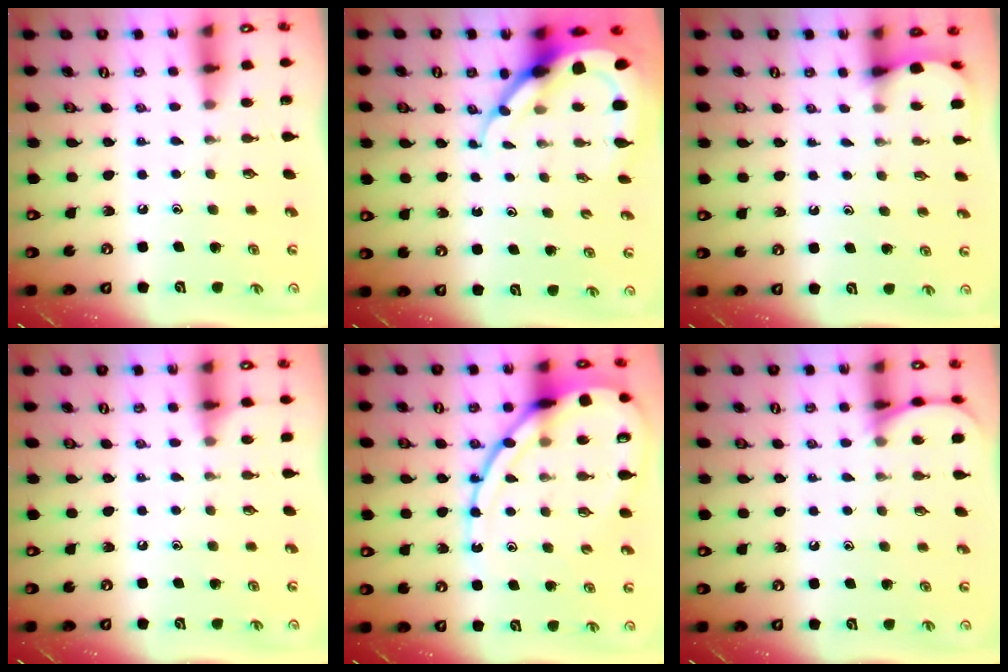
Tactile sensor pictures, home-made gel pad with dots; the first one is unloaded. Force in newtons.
{"total": 8.9, "press": 8.8, "slide": 1.2}
{"total": 2.2, "press": 2.2, "slide": 0.2}
{"total": 4.4, "press": 4.4, "slide": 0.6}
{"total": 16.6, "press": 16.5, "slide": 1.4}
{"total": 5.7, "press": 5.7, "slide": 0.6}